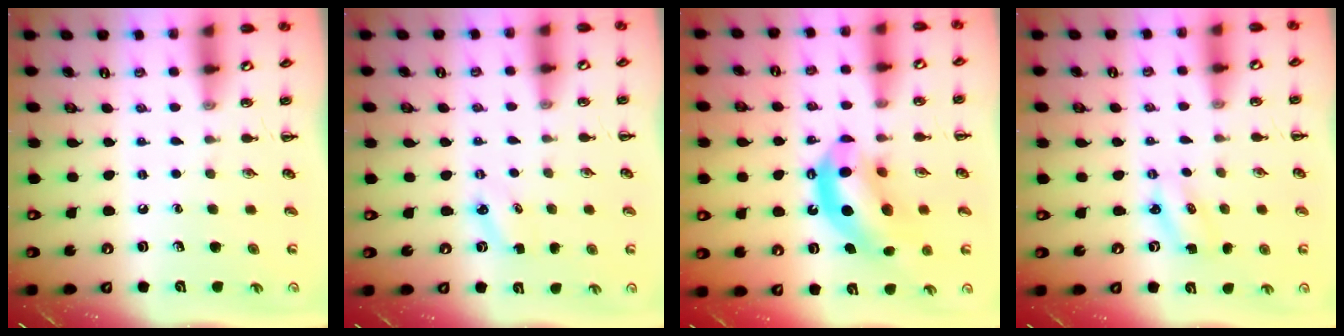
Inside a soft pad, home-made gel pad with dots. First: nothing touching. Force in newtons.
{"total": 2.9, "press": 2.7, "slide": 0.8}
{"total": 14.4, "press": 13.8, "slide": 4.2}
{"total": 2.0, "press": 1.9, "slide": 0.6}